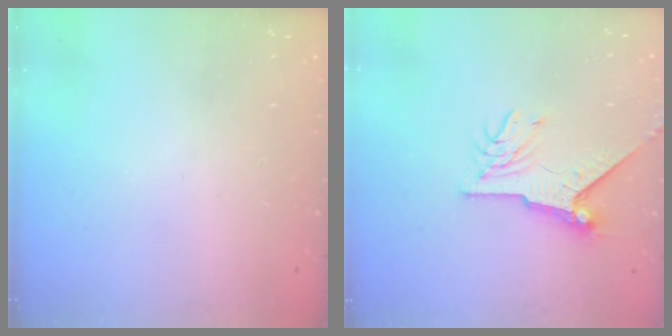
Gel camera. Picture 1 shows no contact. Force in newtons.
{"total": 8.3, "press": 8.2, "slide": 0.8}